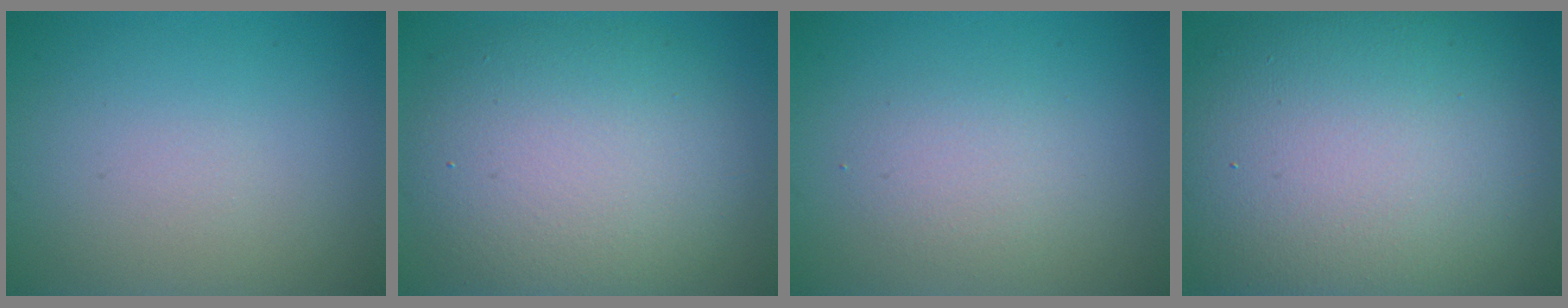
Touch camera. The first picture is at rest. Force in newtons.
{"total": 9.6, "press": 9.5, "slide": 0.9}
{"total": 1.8, "press": 1.8, "slide": 0.0}
{"total": 18.0, "press": 18.0, "slide": 0.8}